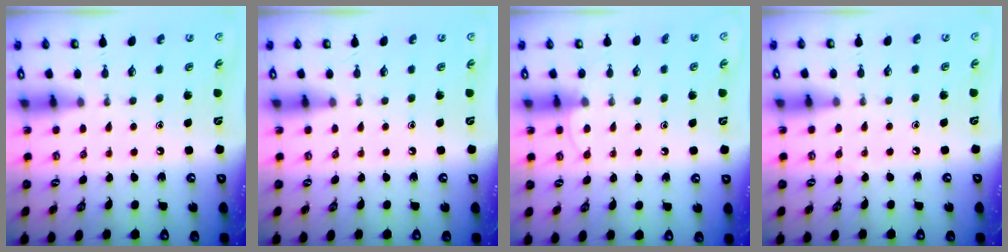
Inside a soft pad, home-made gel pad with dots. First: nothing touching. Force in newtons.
{"total": 0.0}
{"total": 4.9, "press": 4.8, "slide": 0.5}
{"total": 3.5, "press": 3.5, "slide": 0.4}